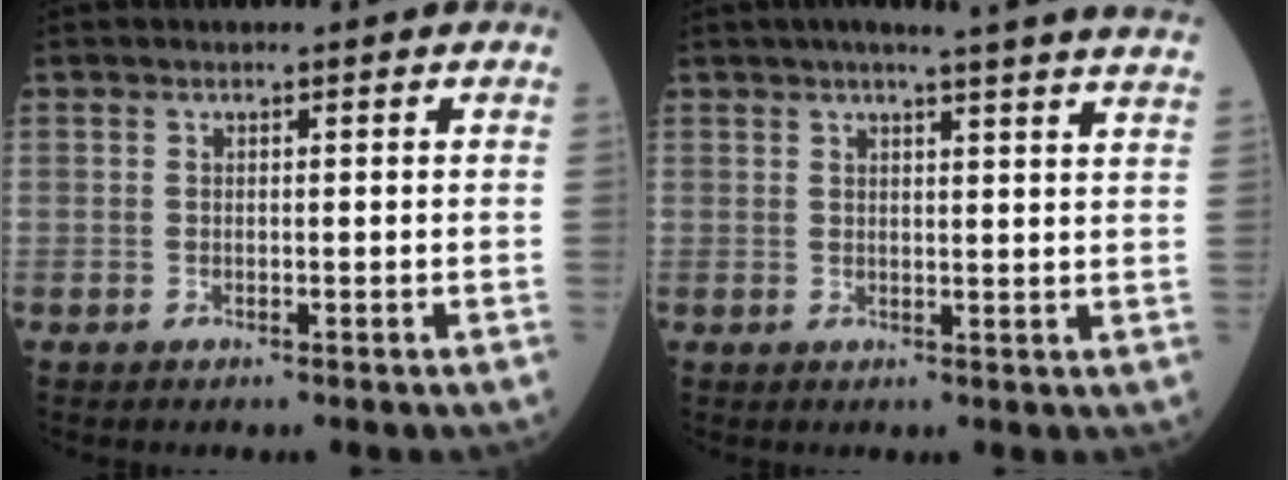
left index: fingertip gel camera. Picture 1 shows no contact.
{"total": 17.6, "force": [15.5, -0.5, 8.2], "torque": [-0.115, -0.012, 0.175]}